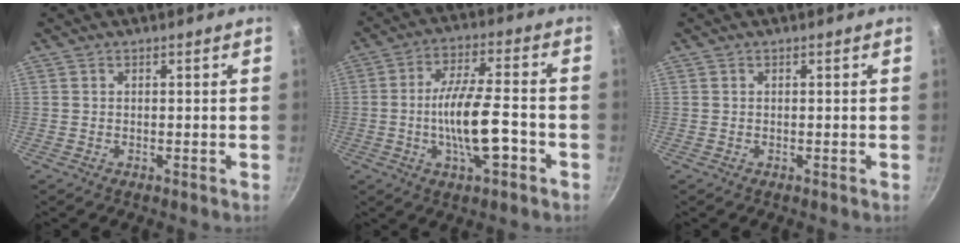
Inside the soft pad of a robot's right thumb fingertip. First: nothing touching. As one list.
[{"total": 12.5, "force": [-3.6, 4.0, 11.3], "torque": [-0.191, 0.025, -0.067]}, {"total": 0.0}]